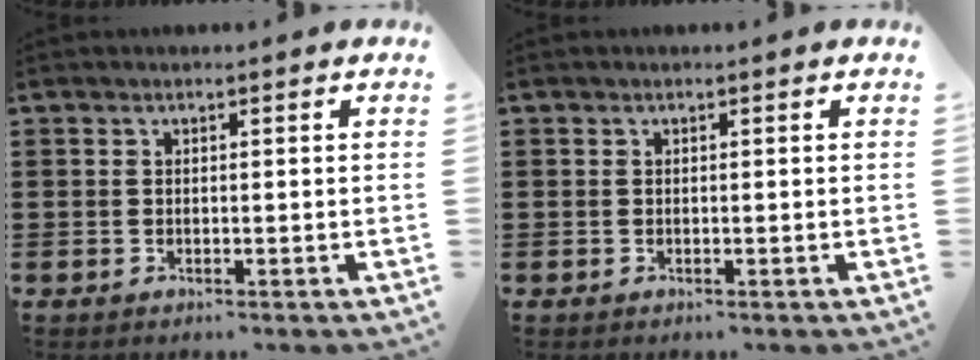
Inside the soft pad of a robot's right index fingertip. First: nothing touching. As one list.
[{"total": 0.0}]